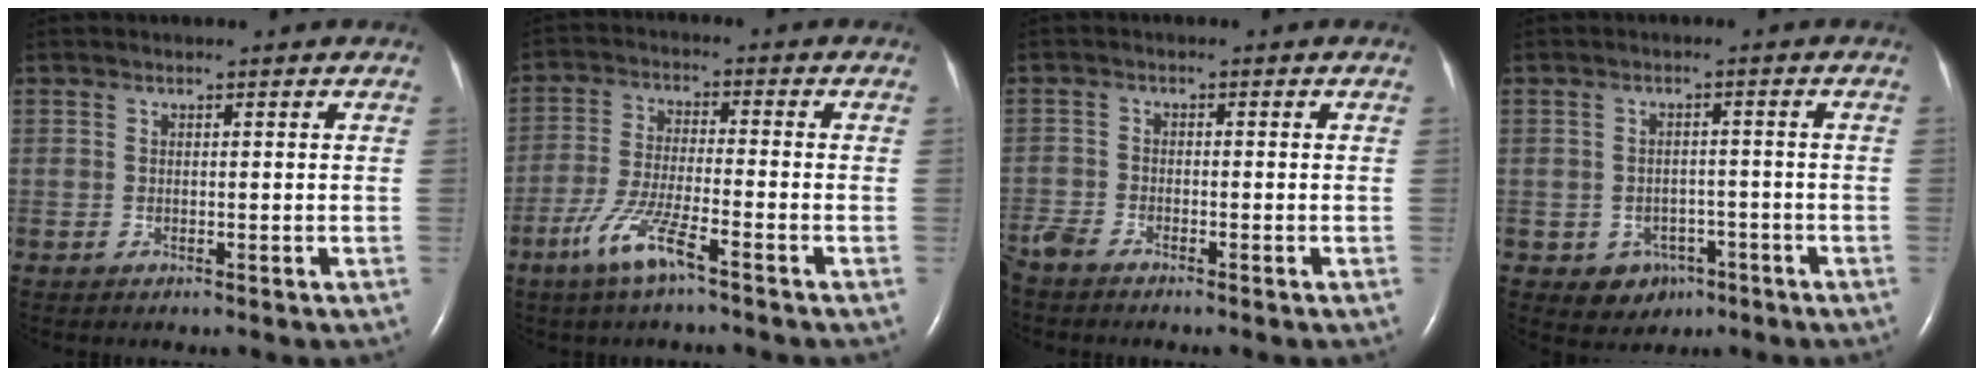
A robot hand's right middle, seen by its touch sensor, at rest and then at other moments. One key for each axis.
{"total": 7.4, "fx": -4.6, "fy": 0.4, "fz": 5.8, "tx": -0.126, "ty": -0.011, "tz": -0.091}
{"total": 3.9, "fx": -3.5, "fy": 0.8, "fz": 1.5, "tx": -0.035, "ty": -0.012, "tz": -0.072}
{"total": 4.5, "fx": -2.3, "fy": 3.6, "fz": 1.3, "tx": -0.016, "ty": 0.010, "tz": -0.021}